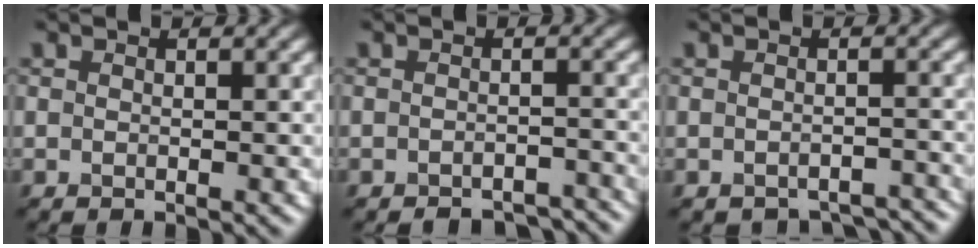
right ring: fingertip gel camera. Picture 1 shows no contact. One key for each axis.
{"total": 4.2, "fx": -4.1, "fy": -0.6, "fz": -0.1, "tx": -0.028, "ty": -0.006, "tz": -0.024}
{"total": 4.1, "fx": -4.0, "fy": -0.6, "fz": -0.3, "tx": -0.029, "ty": -0.008, "tz": -0.023}